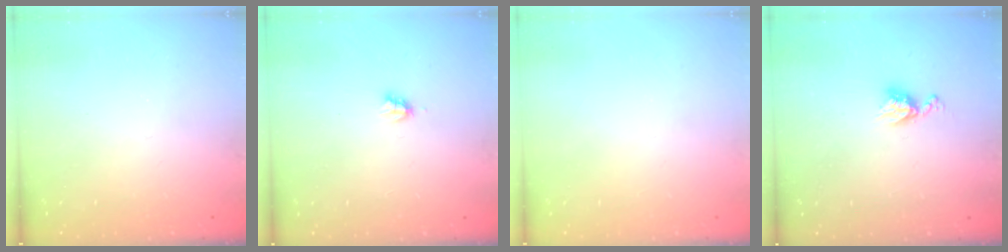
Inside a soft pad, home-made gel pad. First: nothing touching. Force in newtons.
{"total": 2.7, "press": 2.7, "slide": 0.2}
{"total": 0.0}
{"total": 6.4, "press": 6.4, "slide": 0.5}